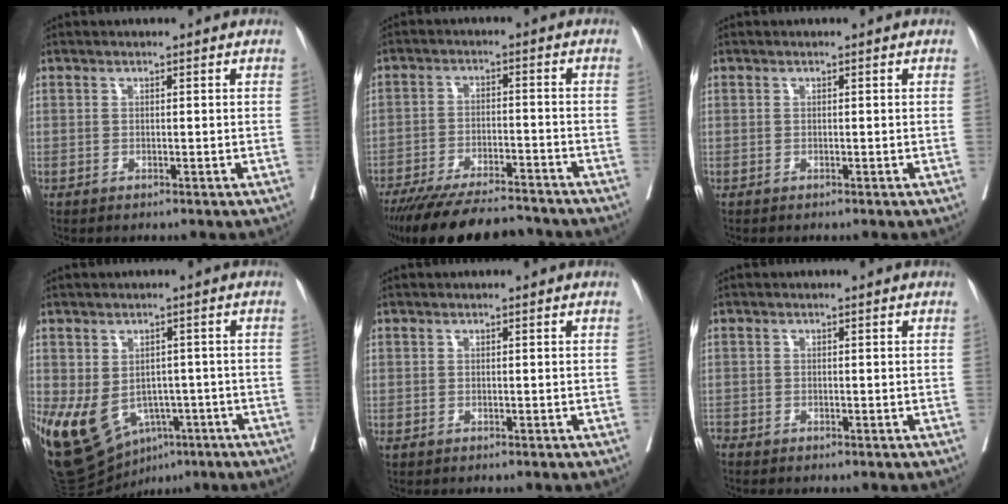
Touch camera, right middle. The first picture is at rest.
{"total": 16.4, "force": [-14.7, 2.6, 6.9], "torque": [-0.132, -0.023, -0.221]}
{"total": 0.0}
{"total": 14.8, "force": [-6.4, 10.2, 8.7], "torque": [-0.183, -0.003, -0.082]}
{"total": 0.0}
{"total": 0.9, "force": [-0.9, 0.3, 0.0], "torque": [-0.006, -0.003, -0.019]}